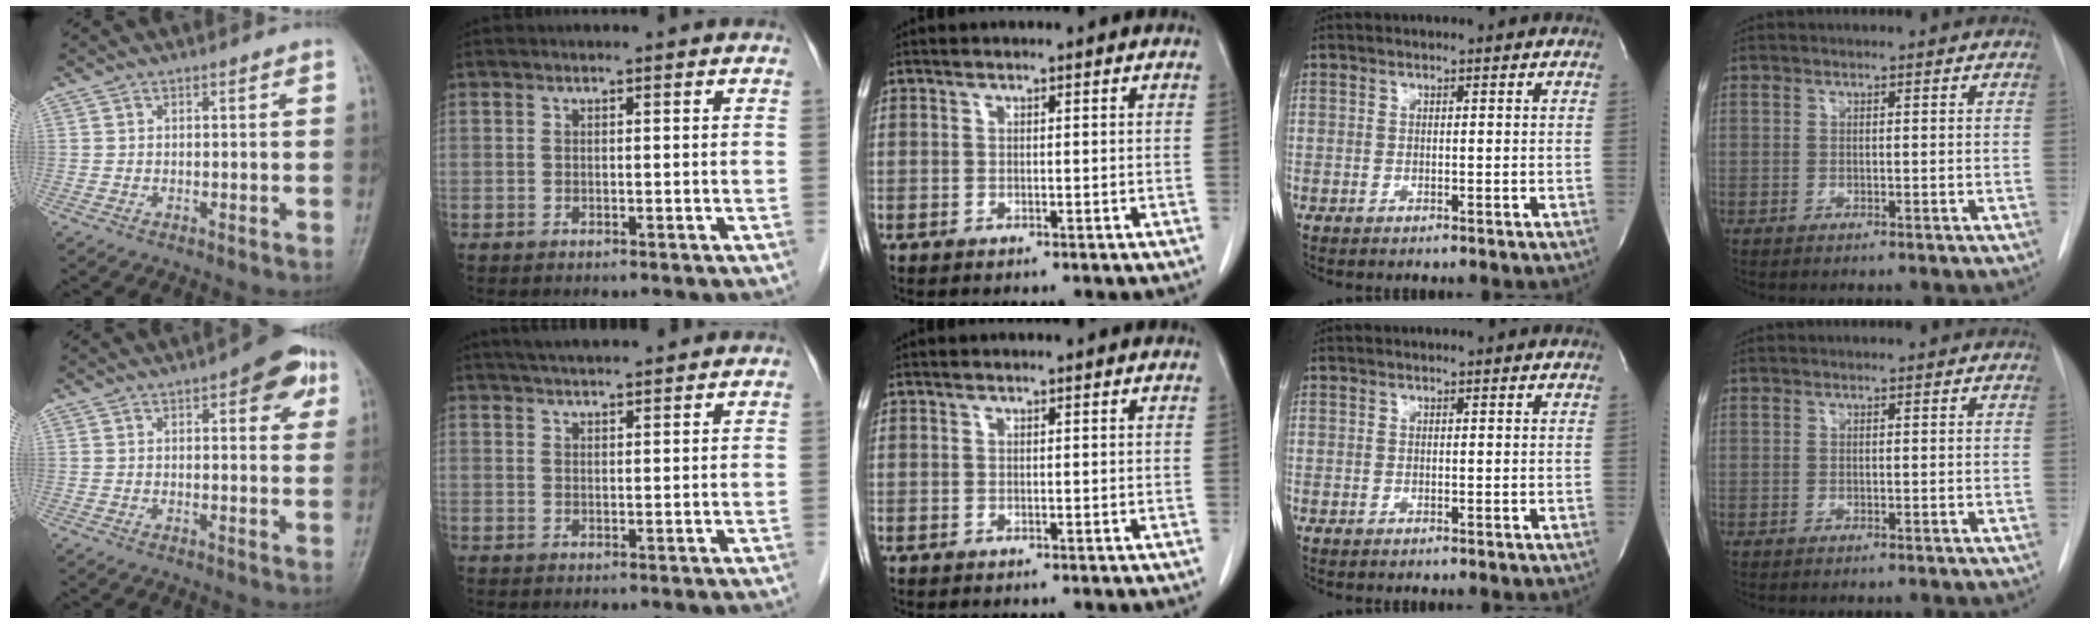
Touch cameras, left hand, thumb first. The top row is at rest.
{"thumb": {"total": 7.8, "force": [3.5, 3.2, 6.1], "torque": [-0.047, -0.006, 0.034]}, "index": {"total": 7.0, "force": [6.3, 0.4, 3.1], "torque": [-0.050, 0.032, 0.095]}}